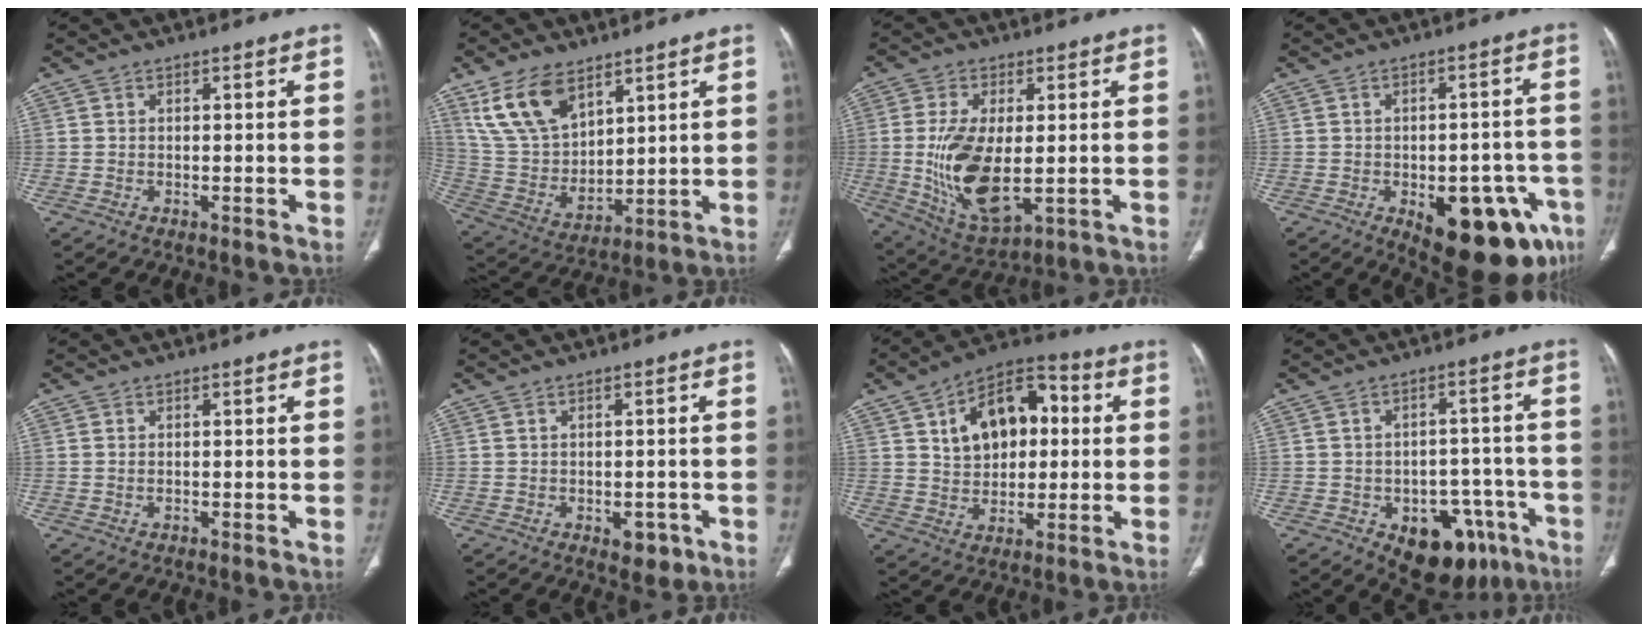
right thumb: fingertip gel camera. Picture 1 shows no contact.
{"total": 14.3, "force": [8.7, 7.5, 8.6], "torque": [-0.147, -0.036, 0.186]}
{"total": 14.8, "force": [-1.0, 7.1, 12.9], "torque": [-0.247, -0.021, -0.001]}
{"total": 18.3, "force": [-7.8, 8.4, 14.2], "torque": [-0.131, 0.029, -0.085]}
{"total": 0.6, "force": [-0.1, 0.4, 0.5], "torque": [-0.013, 0.003, -0.001]}
{"total": 3.8, "force": [-1.5, 2.4, 2.6], "torque": [-0.016, 0.004, -0.012]}
{"total": 15.5, "force": [3.6, 10.1, 11.2], "torque": [-0.136, 0.018, 0.054]}
{"total": 14.7, "force": [-7.4, 9.1, 8.8], "torque": [-0.071, 0.044, -0.090]}